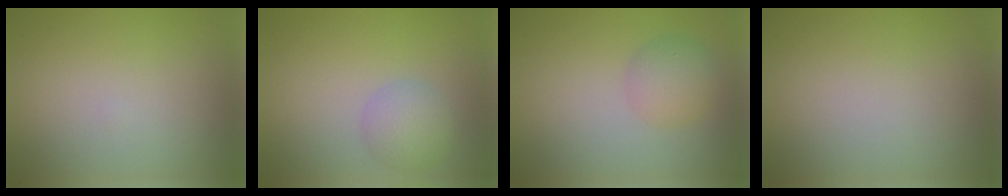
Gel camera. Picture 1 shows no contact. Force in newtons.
{"total": 2.9, "press": 2.9, "slide": 0.2}
{"total": 2.8, "press": 2.8, "slide": 0.0}
{"total": 0.0}